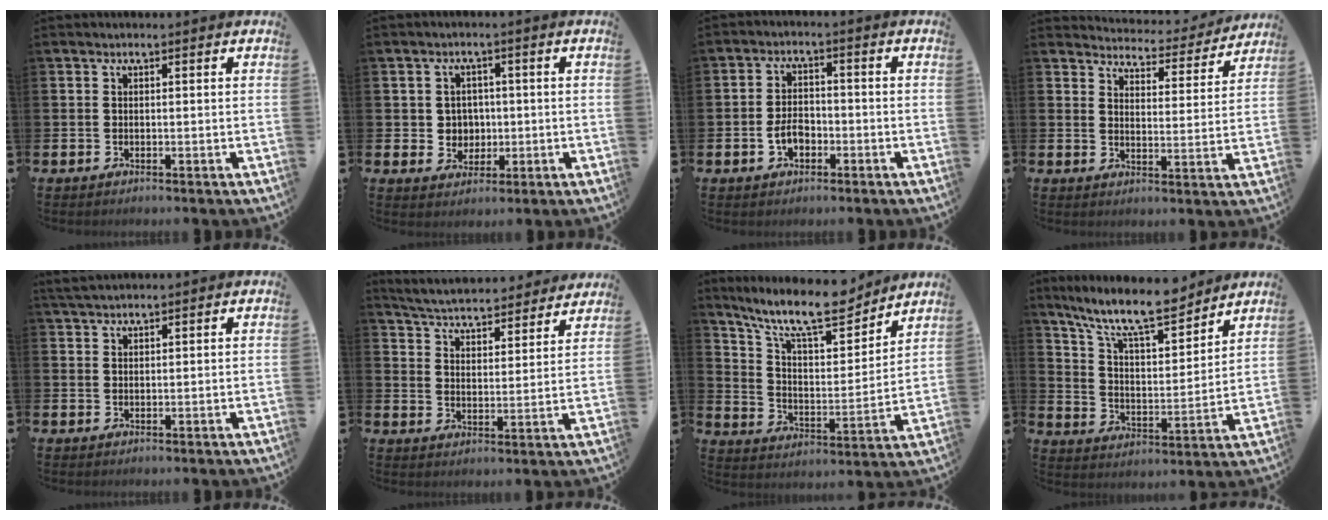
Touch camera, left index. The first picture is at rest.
{"total": 3.4, "force": [0.6, 3.2, 0.7], "torque": [-0.015, 0.005, 0.004]}
{"total": 3.5, "force": [-1.3, 2.3, 2.3], "torque": [-0.038, 0.003, -0.026]}
{"total": 4.6, "force": [4.6, 0.7, 0.3], "torque": [-0.018, -0.040, 0.074]}
{"total": 2.5, "force": [2.4, 0.5, 0.8], "torque": [-0.017, -0.002, 0.044]}
{"total": 5.4, "force": [5.3, 0.8, 0.6], "torque": [-0.040, -0.043, 0.090]}
{"total": 12.9, "force": [11.0, 3.1, 6.1], "torque": [-0.138, -0.064, 0.193]}
{"total": 11.9, "force": [10.4, 2.4, 5.2], "torque": [-0.127, -0.058, 0.183]}